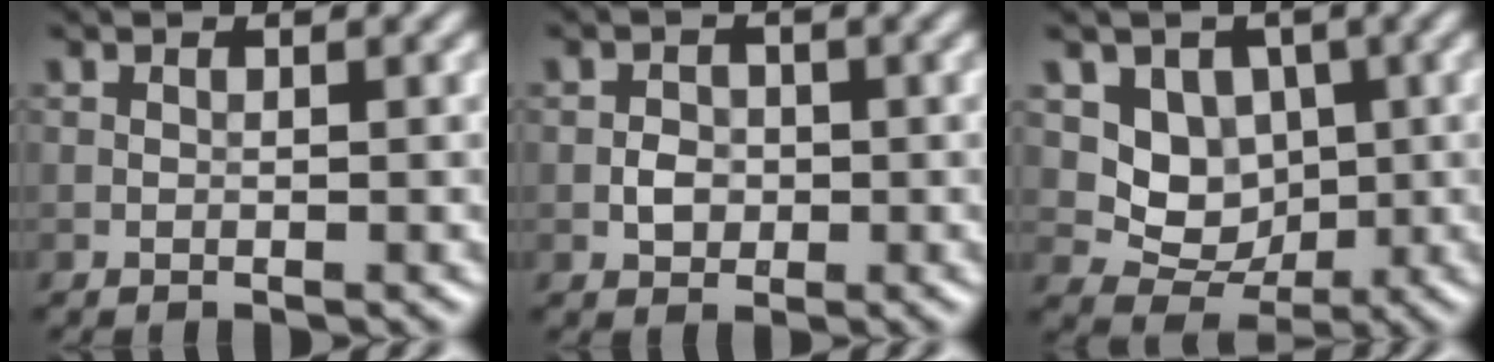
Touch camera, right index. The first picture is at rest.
{"total": 1.8, "force": [-0.4, 1.5, 0.9], "torque": [-0.011, 0.000, -0.010]}
{"total": 4.9, "force": [0.7, 4.1, 2.6], "torque": [-0.040, -0.011, 0.008]}